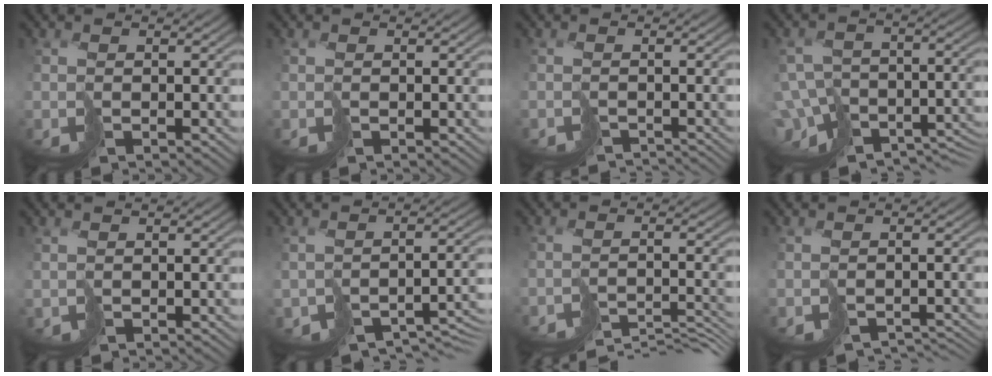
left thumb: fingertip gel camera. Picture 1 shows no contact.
{"total": 0.0}
{"total": 2.7, "force": [-2.7, 0.0, 0.2], "torque": [0.000, -0.010, -0.048]}
{"total": 10.1, "force": [-7.0, 5.6, 4.7], "torque": [-0.106, -0.022, -0.105]}
{"total": 0.7, "force": [0.2, 0.7, 0.1], "torque": [-0.007, -0.003, 0.008]}
{"total": 6.8, "force": [-4.8, 3.3, 3.5], "torque": [-0.056, -0.023, -0.065]}
{"total": 8.8, "force": [-8.3, 0.8, 2.6], "torque": [-0.040, -0.002, -0.119]}
{"total": 3.2, "force": [-2.8, 1.0, 1.0], "torque": [-0.016, -0.011, -0.038]}